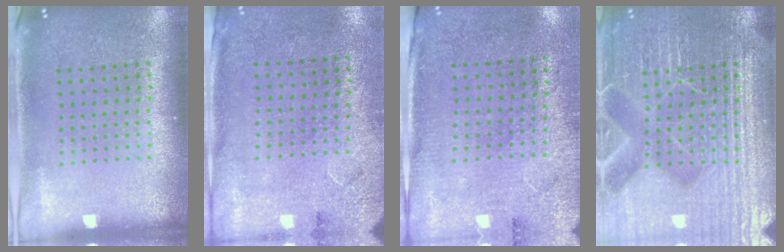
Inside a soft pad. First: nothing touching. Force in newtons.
{"total": 2.7, "press": 2.2, "slide": 1.5}
{"total": 2.7, "press": 2.3, "slide": 1.5}
{"total": 7.4, "press": 7.3, "slide": 0.9}